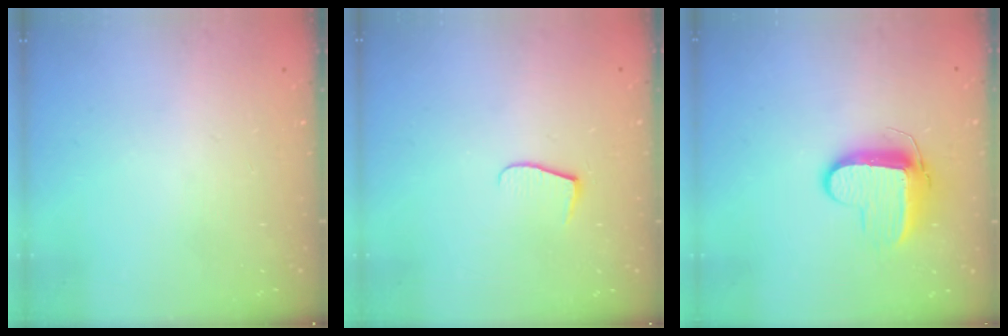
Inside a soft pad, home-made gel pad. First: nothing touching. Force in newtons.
{"total": 6.2, "press": 6.2, "slide": 0.4}
{"total": 9.6, "press": 9.6, "slide": 0.8}